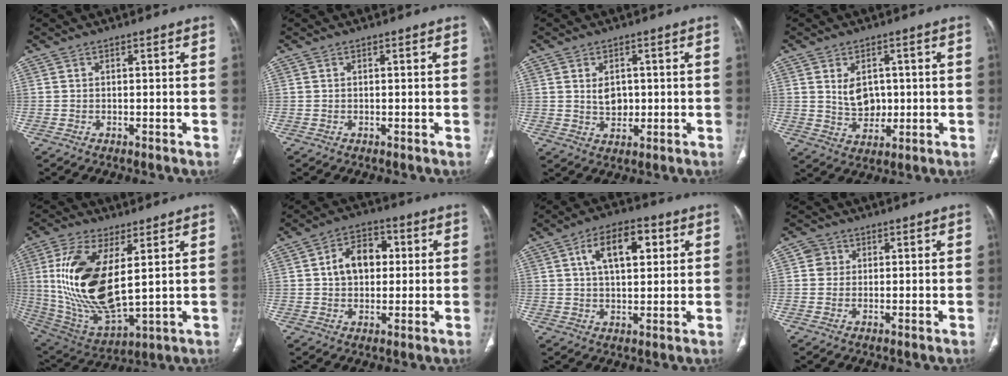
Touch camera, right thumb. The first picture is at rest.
{"total": 0.0}
{"total": 4.4, "force": [0.7, 3.2, 3.0], "torque": [-0.035, -0.007, 0.018]}
{"total": 6.4, "force": [1.1, 4.7, 4.2], "torque": [-0.047, -0.011, 0.031]}
{"total": 20.7, "force": [3.8, 9.1, 18.2], "torque": [-0.367, -0.026, 0.083]}
{"total": 9.6, "force": [1.5, 6.8, 6.6], "torque": [-0.080, 0.017, 0.020]}
{"total": 11.3, "force": [3.7, 5.8, 8.9], "torque": [-0.127, 0.004, 0.057]}
{"total": 2.8, "force": [0.6, 2.7, 0.4], "torque": [0.011, 0.002, 0.007]}